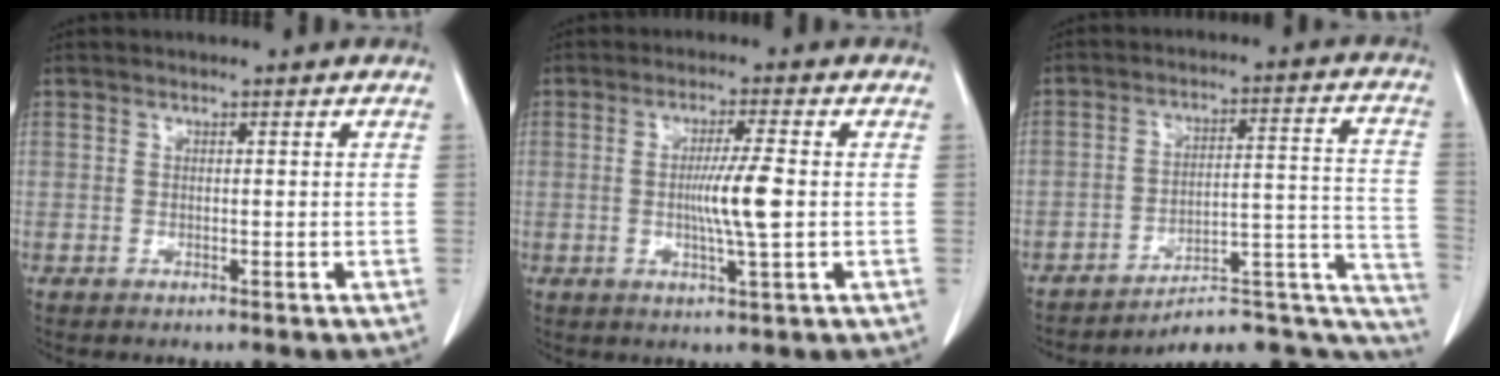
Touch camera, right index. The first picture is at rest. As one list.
[{"total": 6.2, "force": [-0.4, -0.4, 6.2], "torque": [-0.112, -0.008, -0.007]}, {"total": 15.9, "force": [-12.9, 6.2, 7.0], "torque": [-0.014, 0.093, -0.152]}]